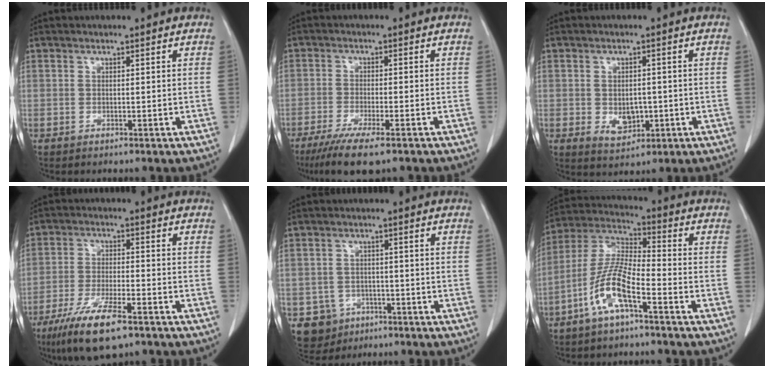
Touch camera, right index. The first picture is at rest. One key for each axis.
{"total": 8.8, "fx": -6.4, "fy": 0.9, "fz": 6.1, "tx": -0.098, "ty": -0.021, "tz": -0.099}
{"total": 4.6, "fx": -0.8, "fy": 3.3, "fz": 3.2, "tx": -0.047, "ty": -0.001, "tz": 0.004}
{"total": 10.9, "fx": -7.2, "fy": 2.1, "fz": 7.9, "tx": -0.149, "ty": -0.022, "tz": -0.123}
{"total": 5.9, "fx": -2.8, "fy": 5.2, "fz": 0.6, "tx": -0.012, "ty": 0.009, "tz": -0.038}
{"total": 10.2, "fx": -4.9, "fy": 2.1, "fz": 8.7, "tx": -0.193, "ty": 0.005, "tz": -0.100}